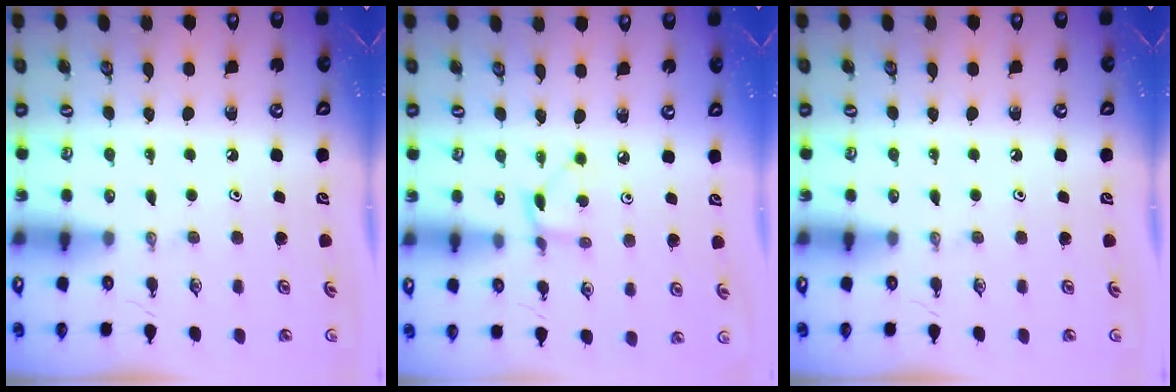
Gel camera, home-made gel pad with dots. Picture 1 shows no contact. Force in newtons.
{"total": 2.1, "press": 2.0, "slide": 0.2}
{"total": 0.0}